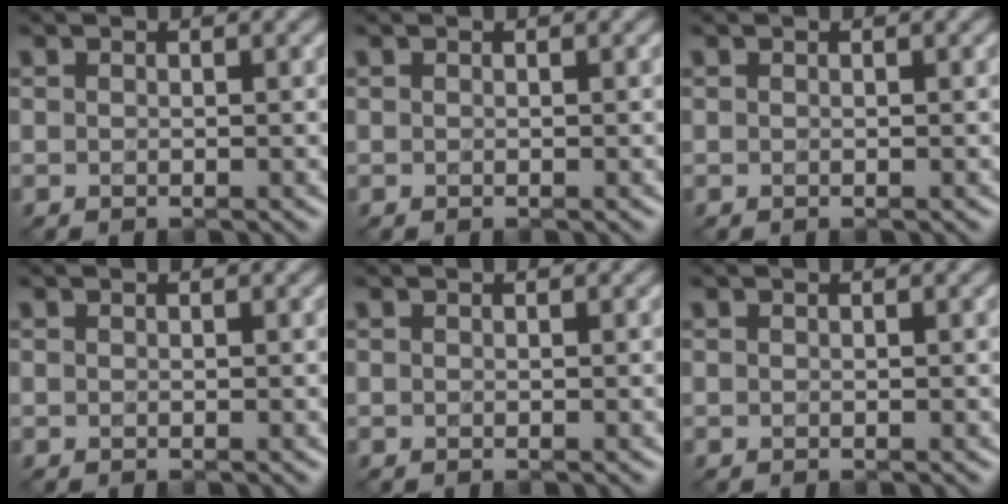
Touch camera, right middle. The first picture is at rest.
{"total": 0.0}
{"total": 0.0}
{"total": 0.0}
{"total": 0.0}
{"total": 0.0}